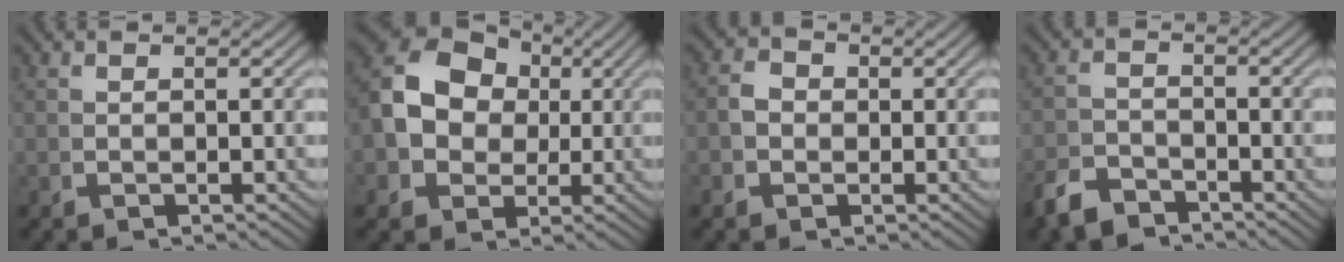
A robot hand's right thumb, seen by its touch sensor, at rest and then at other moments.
{"total": 10.2, "force": [1.5, 8.4, 5.6], "torque": [-0.160, -0.033, 0.041]}
{"total": 2.2, "force": [-0.2, 1.9, 1.0], "torque": [-0.016, -0.002, -0.008]}
{"total": 3.4, "force": [-3.2, 1.0, 0.3], "torque": [0.005, -0.010, -0.057]}